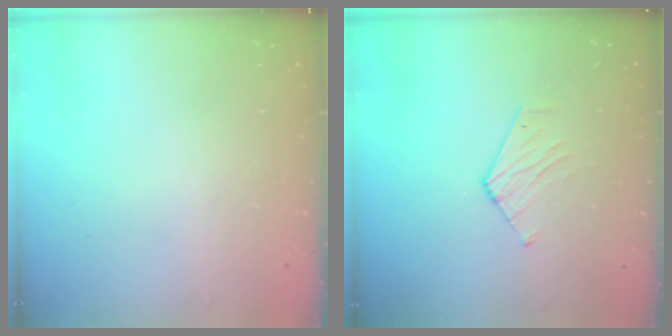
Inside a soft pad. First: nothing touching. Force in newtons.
{"total": 3.5, "press": 3.4, "slide": 0.3}